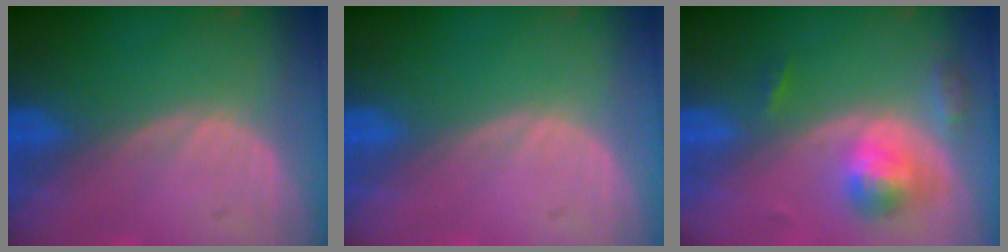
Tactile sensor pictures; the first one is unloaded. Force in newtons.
{"total": 0.0}
{"total": 5.3, "press": 4.8, "slide": 2.2}